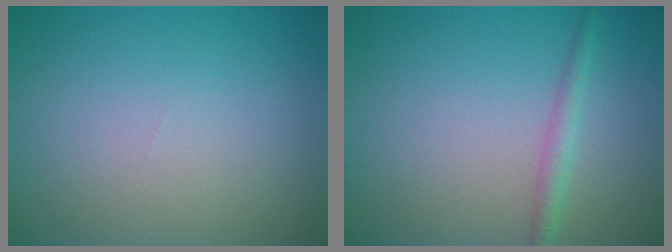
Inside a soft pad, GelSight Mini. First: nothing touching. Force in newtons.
{"total": 1.7, "press": 1.7, "slide": 0.0}